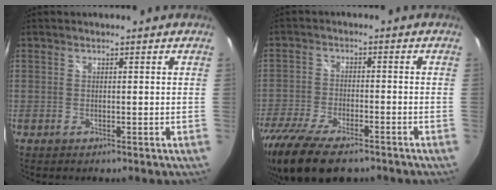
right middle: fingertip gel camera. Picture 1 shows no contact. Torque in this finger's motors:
{"motor_torque": [1.15, -0.99, 0.27, 0.18]}